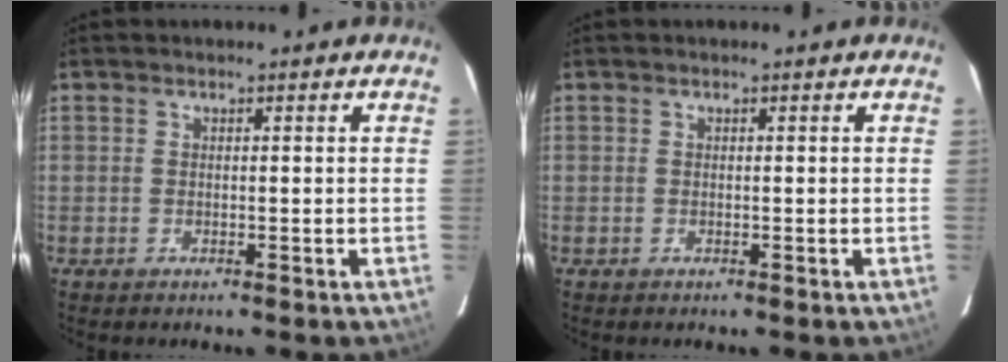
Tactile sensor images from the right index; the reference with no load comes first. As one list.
[{"total": 0.0}]